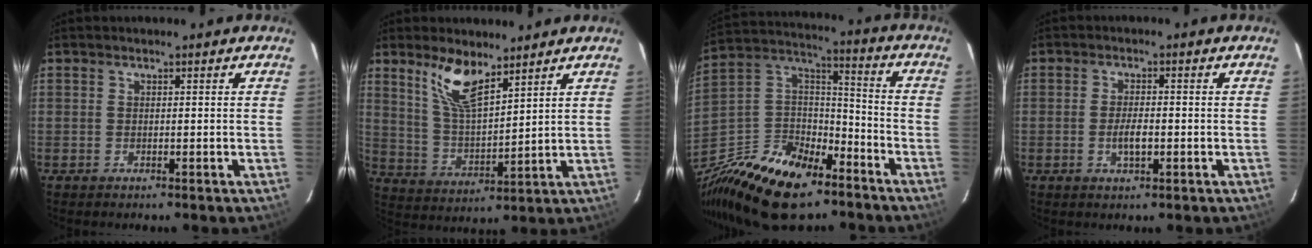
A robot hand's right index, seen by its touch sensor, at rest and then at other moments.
{"total": 9.5, "force": [6.5, 3.1, 6.3], "torque": [-0.124, 0.002, 0.133]}
{"total": 25.8, "force": [-17.0, 12.7, 14.7], "torque": [-0.328, 0.004, -0.291]}
{"total": 3.3, "force": [-0.9, 1.3, 3.0], "torque": [-0.057, -0.004, -0.014]}